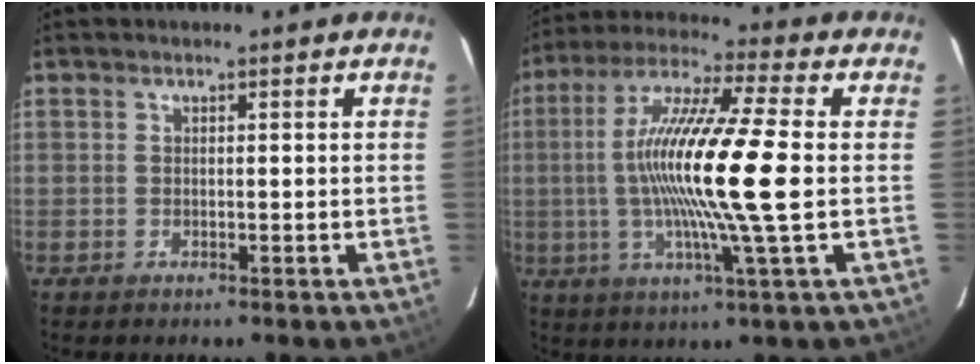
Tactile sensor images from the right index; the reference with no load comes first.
{"total": 17.8, "force": [-0.7, -0.5, 17.7], "torque": [-0.328, -0.002, -0.021]}